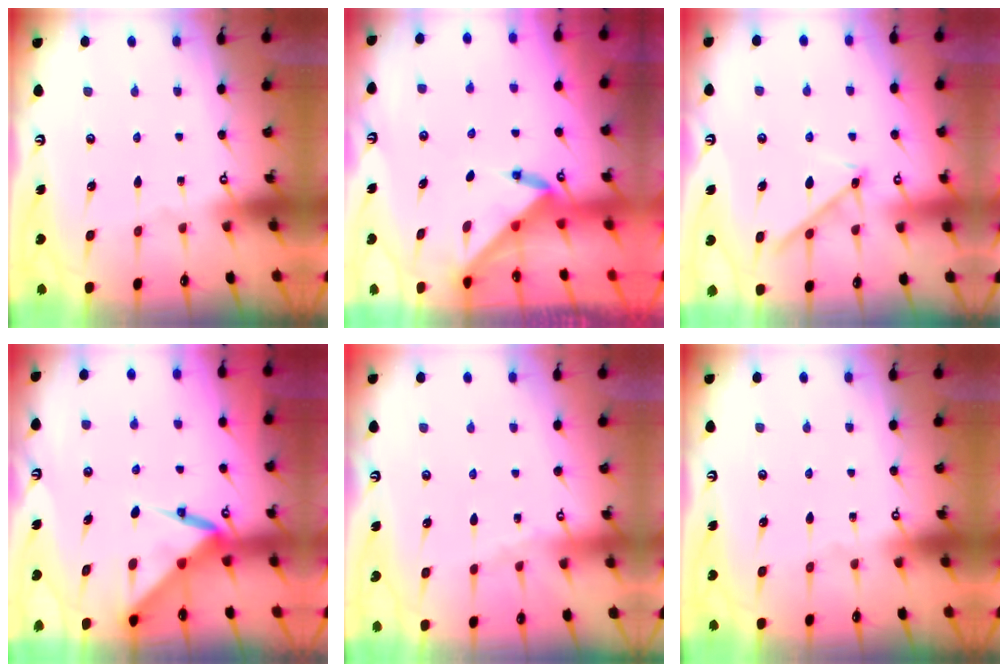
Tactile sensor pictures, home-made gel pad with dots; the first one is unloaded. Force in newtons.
{"total": 3.5, "press": 3.4, "slide": 0.3}
{"total": 8.0, "press": 8.0, "slide": 0.5}
{"total": 6.5, "press": 6.5, "slide": 0.8}
{"total": 2.2, "press": 2.2, "slide": 0.3}
{"total": 0.0}